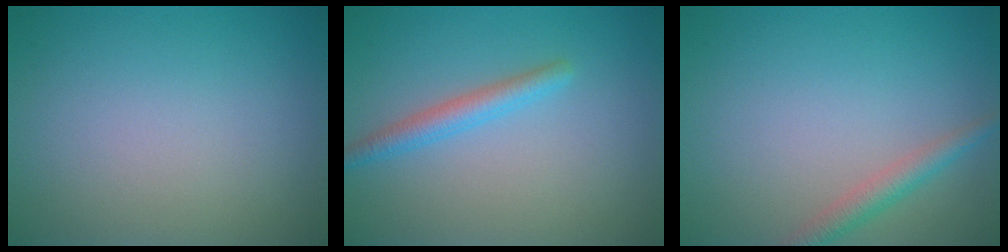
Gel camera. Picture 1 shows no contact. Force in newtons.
{"total": 2.2, "press": 2.2, "slide": 0.1}
{"total": 2.2, "press": 2.2, "slide": 0.0}